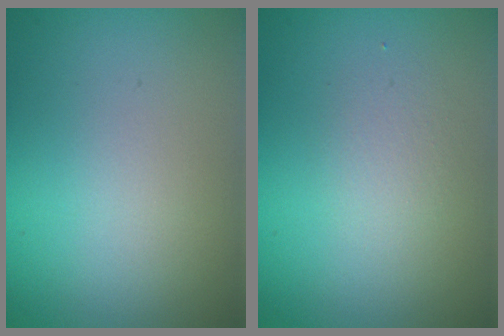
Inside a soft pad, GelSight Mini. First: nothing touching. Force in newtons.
{"total": 1.2, "press": 1.2, "slide": 0.0}